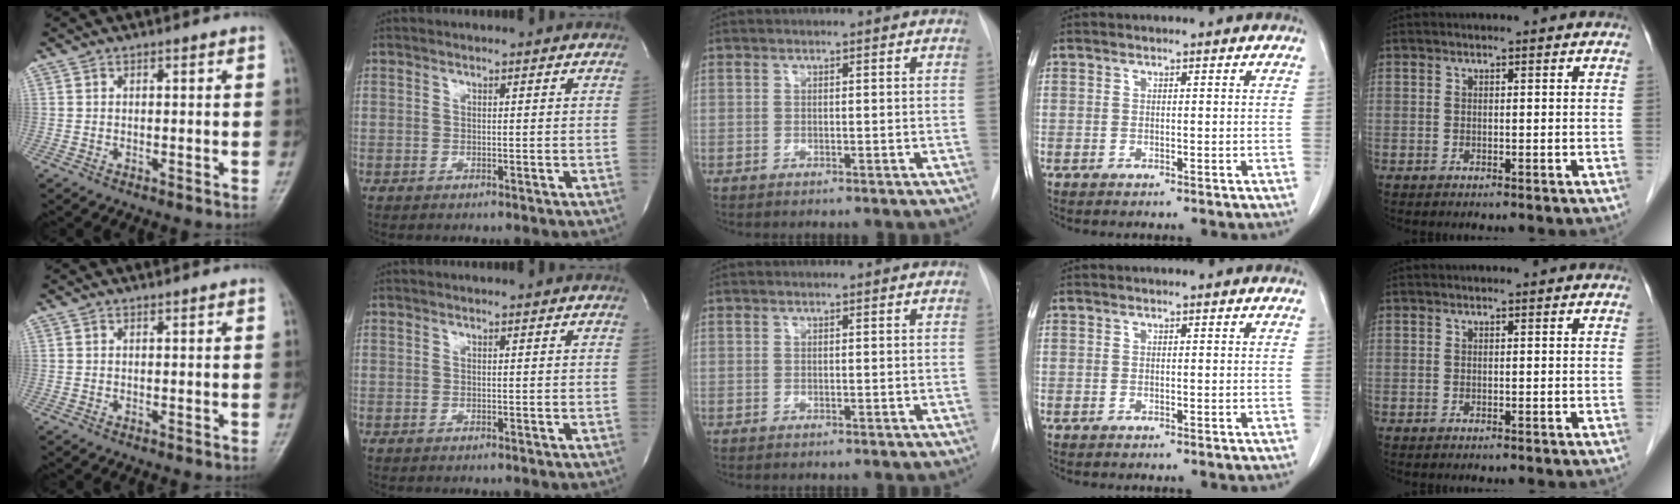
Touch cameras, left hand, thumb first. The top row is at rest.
{}